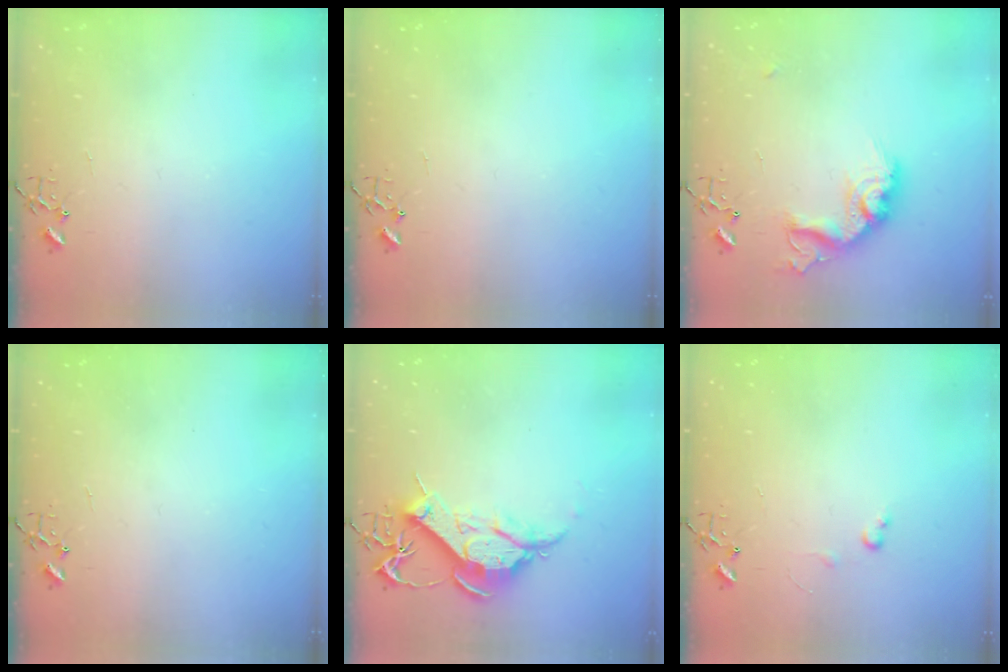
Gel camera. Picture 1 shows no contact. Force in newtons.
{"total": 0.0}
{"total": 16.9, "press": 16.9, "slide": 1.2}
{"total": 0.0}
{"total": 12.5, "press": 12.4, "slide": 1.3}
{"total": 4.2, "press": 4.2, "slide": 0.6}